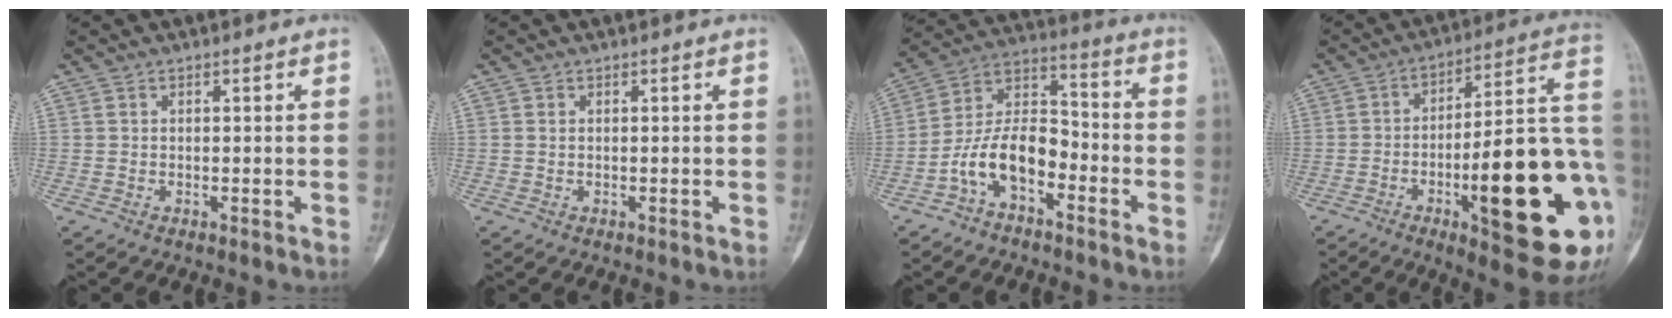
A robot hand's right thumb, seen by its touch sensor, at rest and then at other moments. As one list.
[{"total": 0.0}, {"total": 11.9, "force": [-5.2, 6.4, 8.5], "torque": [-0.148, 0.066, -0.105]}, {"total": 26.6, "force": [-6.8, 6.9, 24.8], "torque": [-0.317, 0.012, -0.090]}]